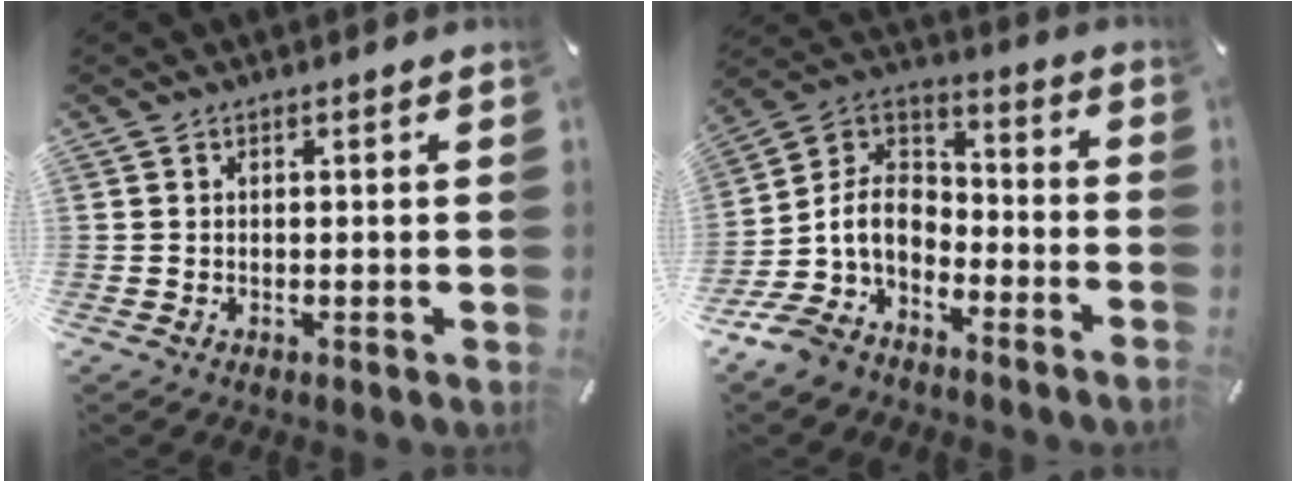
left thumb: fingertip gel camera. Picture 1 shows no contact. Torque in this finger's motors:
{"motor_torque": [0.87, 3.13, 0.82, 0.81, 0.13]}